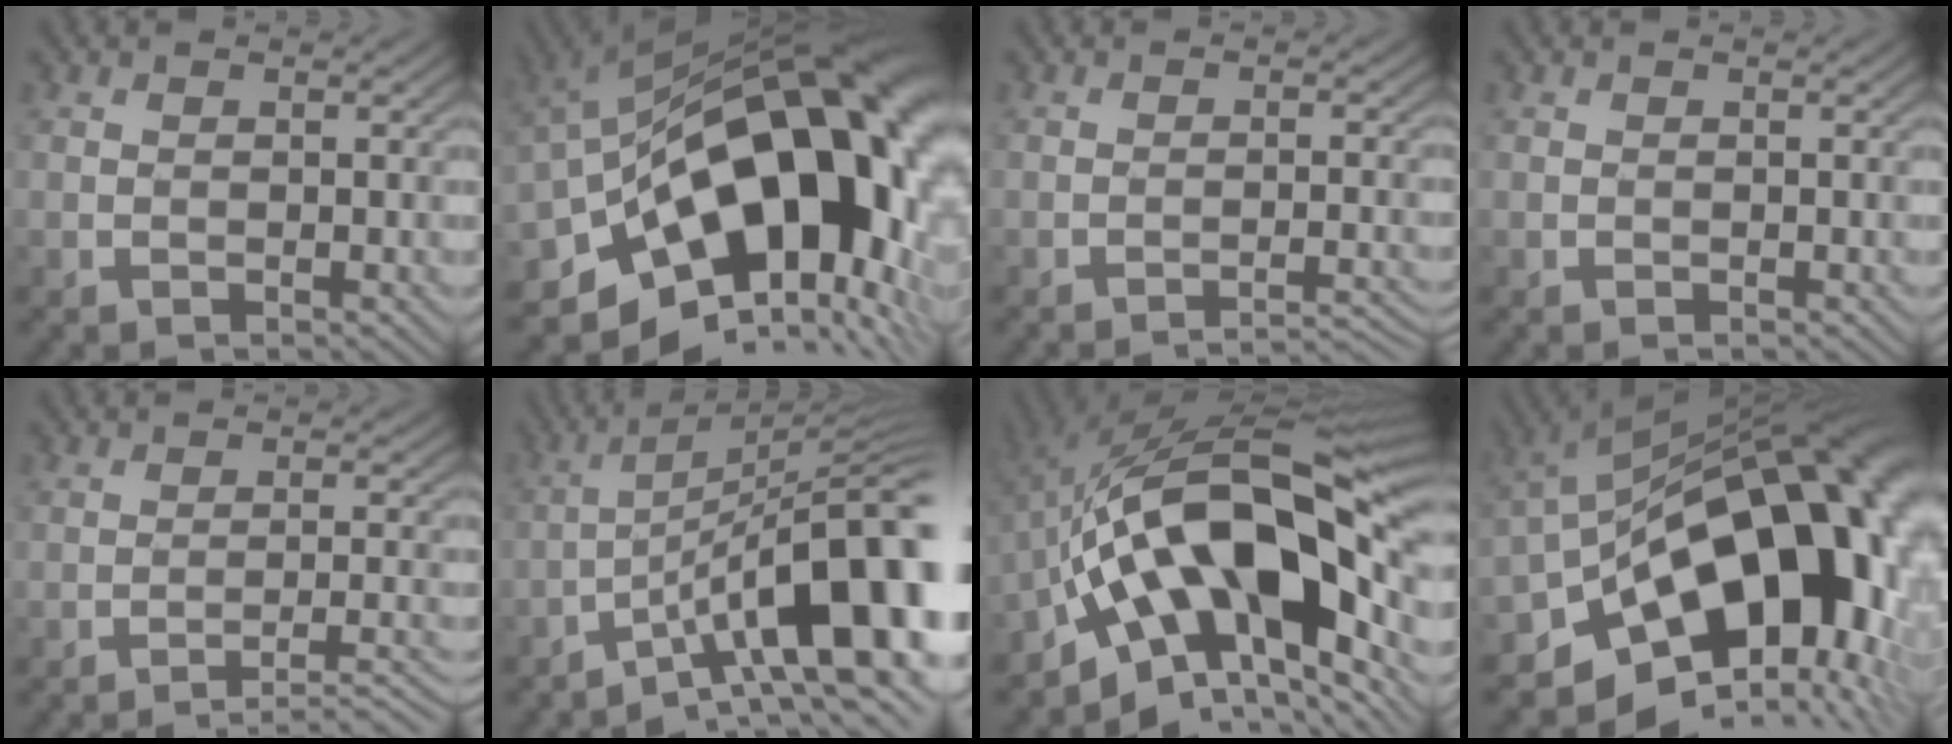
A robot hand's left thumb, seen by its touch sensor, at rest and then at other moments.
{"total": 21.2, "force": [-3.6, 11.5, 17.4], "torque": [-0.258, -0.037, -0.037]}
{"total": 3.8, "force": [-3.1, 0.4, 2.2], "torque": [-0.028, 0.012, -0.052]}
{"total": 0.0}
{"total": 5.6, "force": [-4.1, 0.7, 3.7], "torque": [-0.059, 0.015, -0.063]}
{"total": 16.1, "force": [-6.3, 4.3, 14.1], "torque": [-0.206, 0.009, -0.103]}
{"total": 19.8, "force": [-2.8, 9.6, 17.1], "torque": [-0.286, 0.014, -0.053]}
{"total": 20.8, "force": [-5.9, 12.2, 15.8], "torque": [-0.208, -0.034, -0.074]}